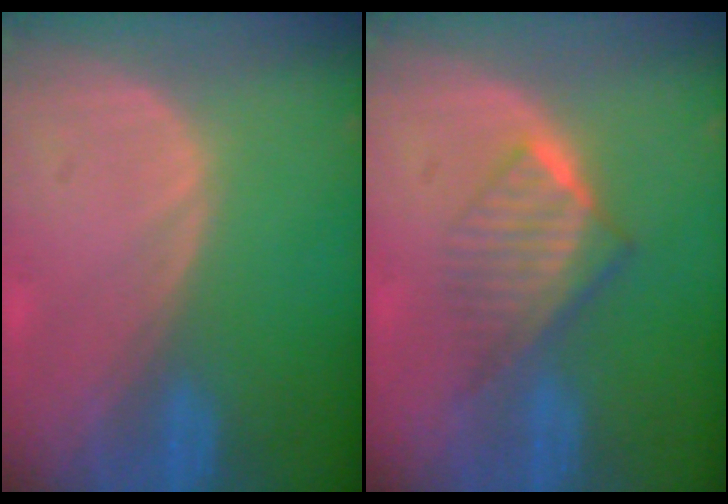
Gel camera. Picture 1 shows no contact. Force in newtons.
{"total": 6.5, "press": 5.5, "slide": 3.4}